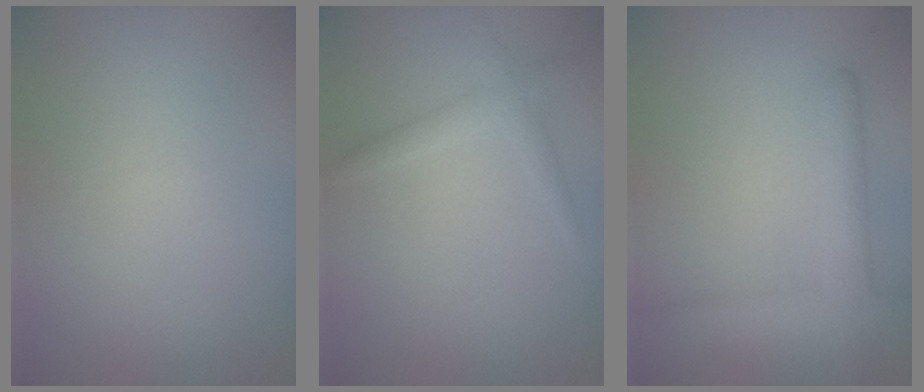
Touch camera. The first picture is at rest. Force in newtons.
{"total": 1.6, "press": 1.6, "slide": 0.1}
{"total": 3.6, "press": 3.6, "slide": 0.1}